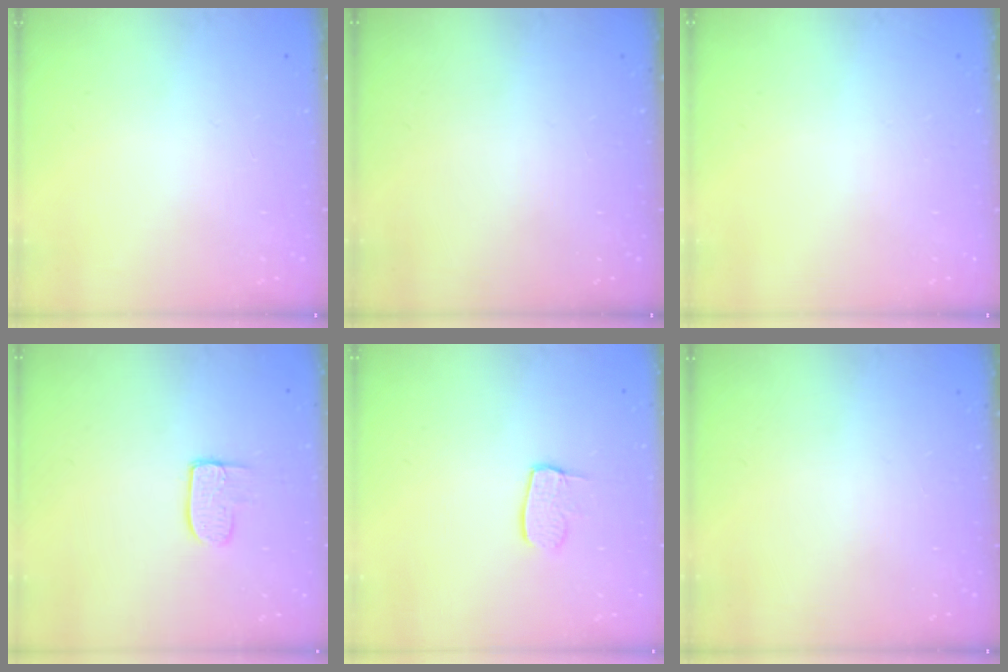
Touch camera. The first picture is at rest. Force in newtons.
{"total": 0.0}
{"total": 0.0}
{"total": 6.8, "press": 6.7, "slide": 0.4}
{"total": 7.0, "press": 7.0, "slide": 0.6}
{"total": 0.0}